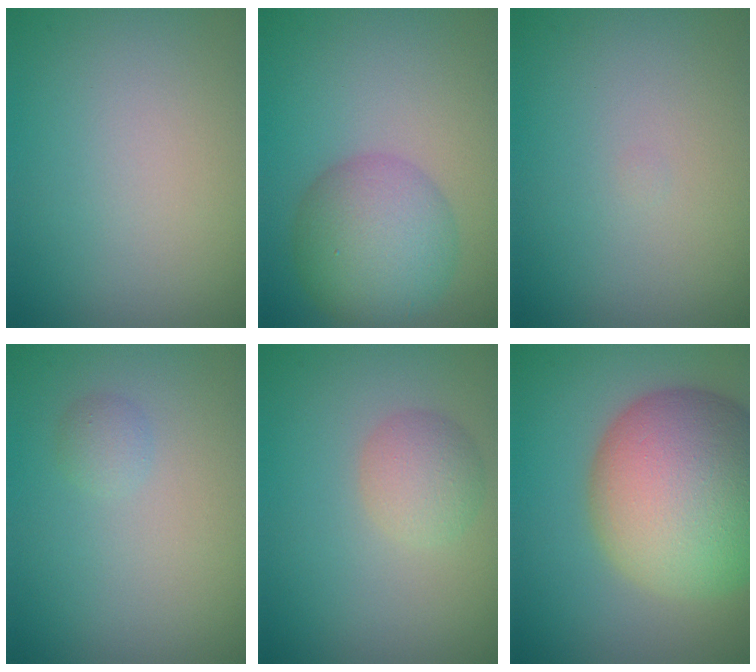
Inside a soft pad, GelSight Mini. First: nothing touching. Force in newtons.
{"total": 5.9, "press": 5.8, "slide": 0.2}
{"total": 0.0}
{"total": 0.9, "press": 0.9, "slide": 0.0}
{"total": 2.3, "press": 2.3, "slide": 0.0}
{"total": 14.1, "press": 14.0, "slide": 0.9}